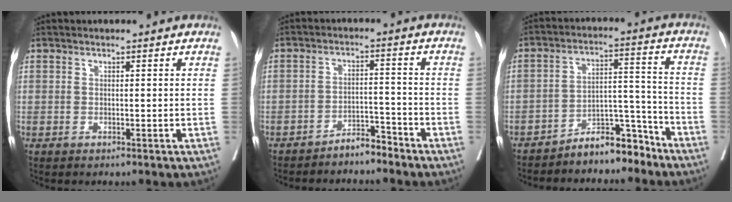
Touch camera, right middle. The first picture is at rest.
{"total": 4.0, "force": [-3.7, 0.8, 1.2], "torque": [-0.013, 0.000, -0.065]}
{"total": 7.8, "force": [-6.9, 2.3, 2.7], "torque": [-0.036, 0.039, -0.116]}